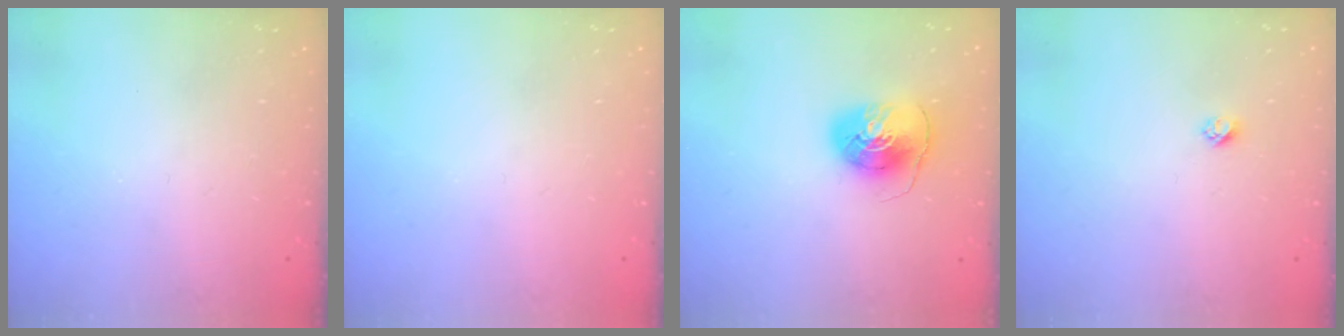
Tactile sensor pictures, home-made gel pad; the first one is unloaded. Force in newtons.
{"total": 0.0}
{"total": 8.2, "press": 8.1, "slide": 0.8}
{"total": 2.4, "press": 2.4, "slide": 0.2}